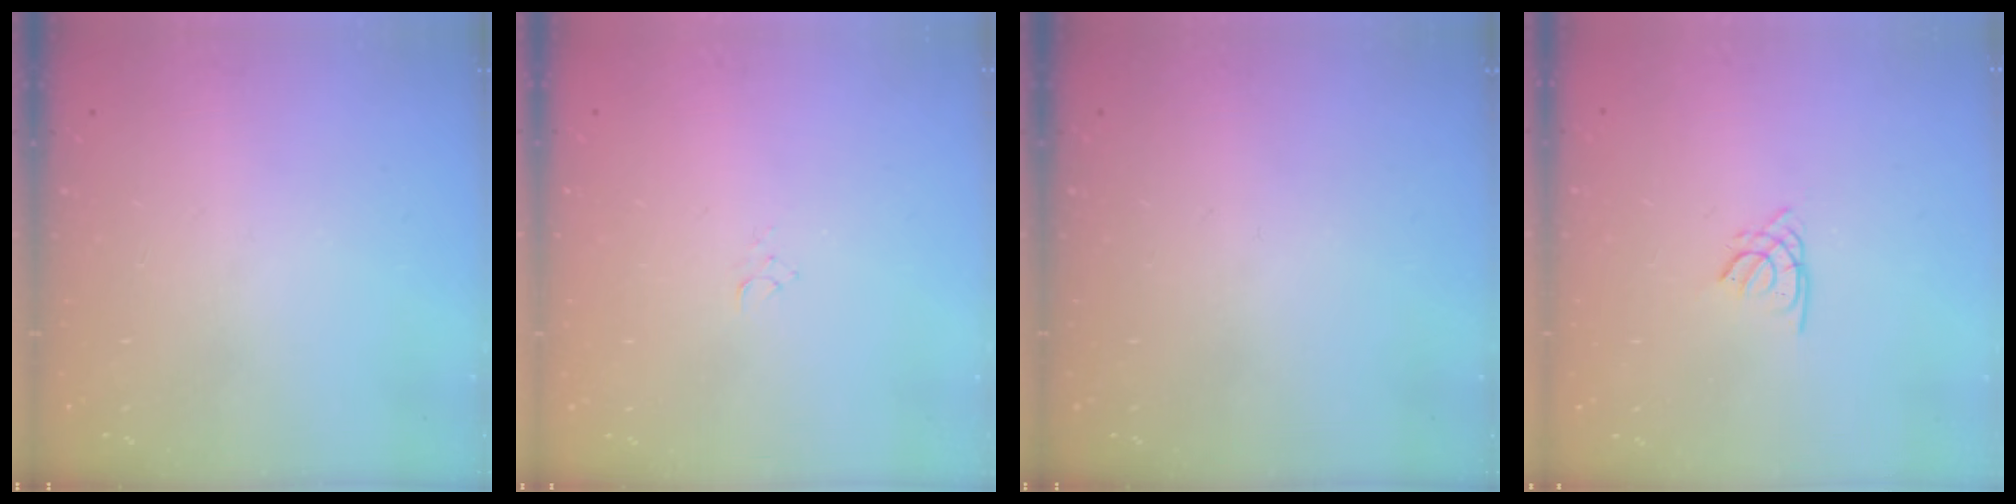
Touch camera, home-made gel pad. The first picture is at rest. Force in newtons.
{"total": 2.9, "press": 2.9, "slide": 0.3}
{"total": 0.0}
{"total": 1.4, "press": 1.4, "slide": 0.3}